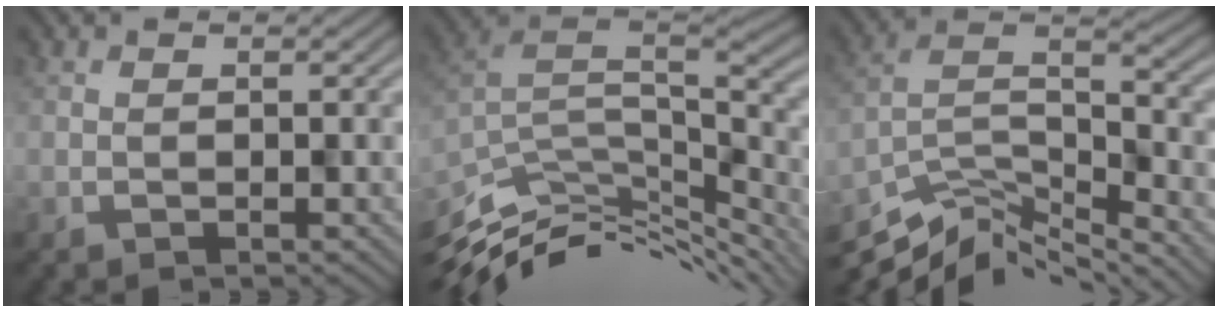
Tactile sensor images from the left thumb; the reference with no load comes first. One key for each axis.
{"total": 10.4, "fx": -6.5, "fy": 3.5, "fz": 7.4, "tx": -0.160, "ty": -0.004, "tz": -0.105}
{"total": 10.3, "fx": -8.4, "fy": 2.6, "fz": 5.3, "tx": -0.095, "ty": -0.002, "tz": -0.155}